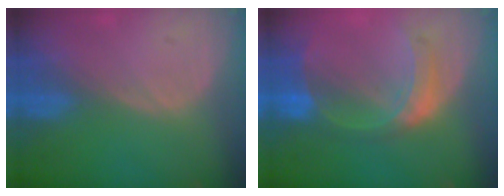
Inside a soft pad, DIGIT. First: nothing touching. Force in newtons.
{"total": 7.5, "press": 6.6, "slide": 3.7}